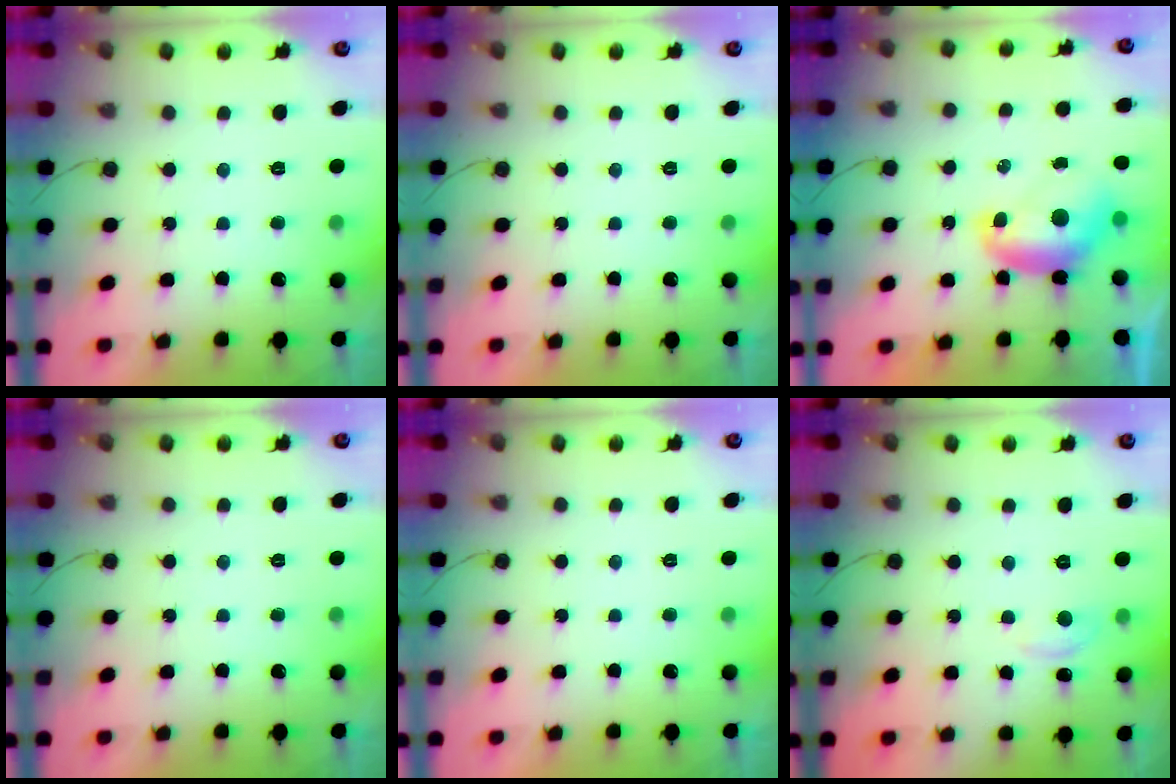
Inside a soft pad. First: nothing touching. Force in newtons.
{"total": 0.0}
{"total": 8.1, "press": 8.1, "slide": 0.7}
{"total": 0.0}
{"total": 0.0}
{"total": 3.1, "press": 3.0, "slide": 0.4}